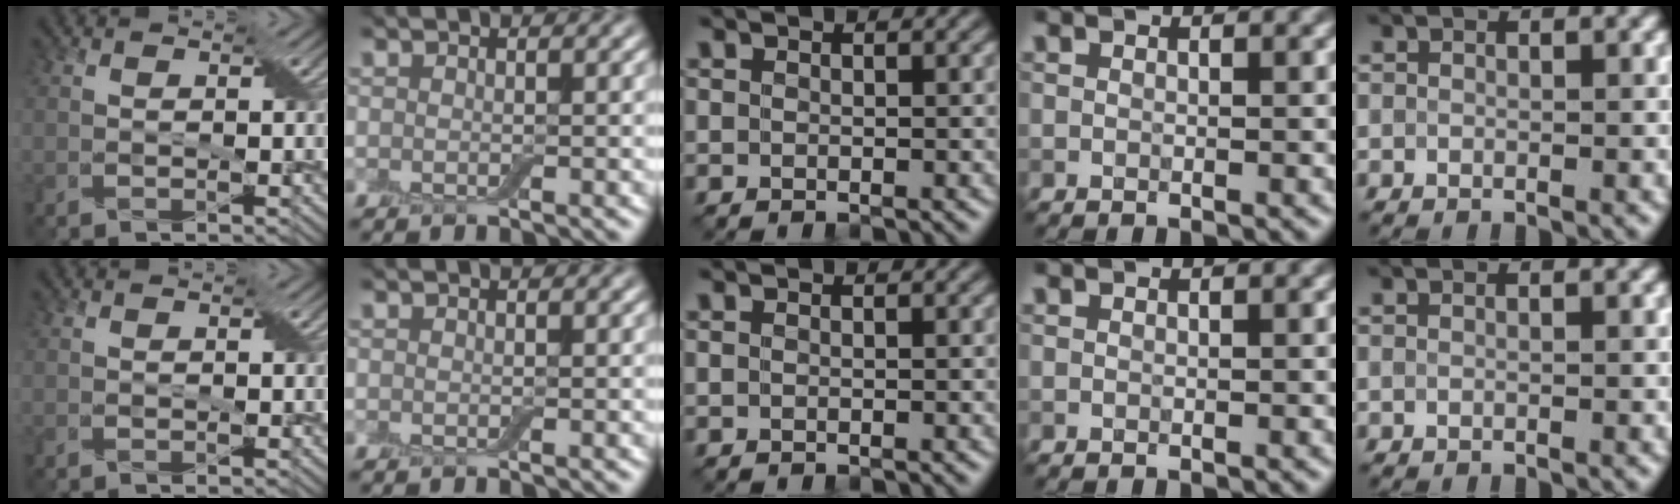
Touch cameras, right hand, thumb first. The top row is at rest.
{}